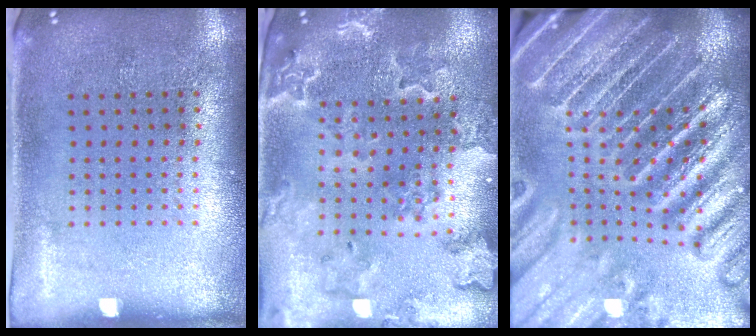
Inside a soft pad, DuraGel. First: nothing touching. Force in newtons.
{"total": 2.0, "press": 2.0, "slide": 0.2}
{"total": 5.5, "press": 4.8, "slide": 2.7}